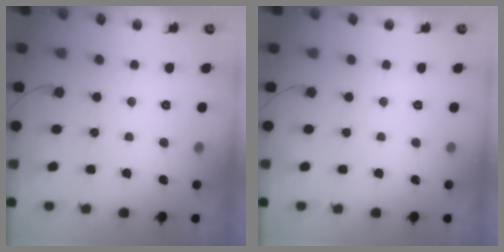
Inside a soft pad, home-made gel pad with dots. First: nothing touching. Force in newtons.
{"total": 0.0}